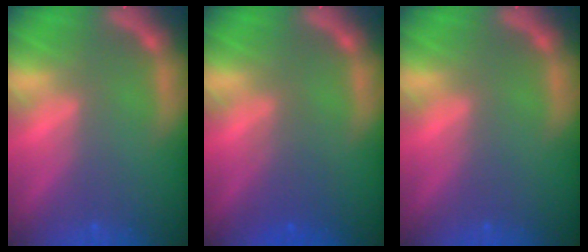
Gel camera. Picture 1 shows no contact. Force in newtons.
{"total": 2.5}
{"total": 0.0}